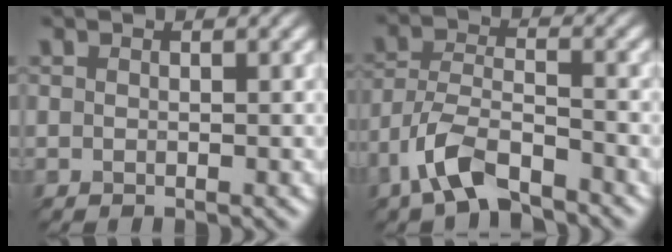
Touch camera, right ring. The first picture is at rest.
{"total": 4.7, "force": [-4.1, 0.9, 2.1], "torque": [-0.062, 0.006, -0.069]}